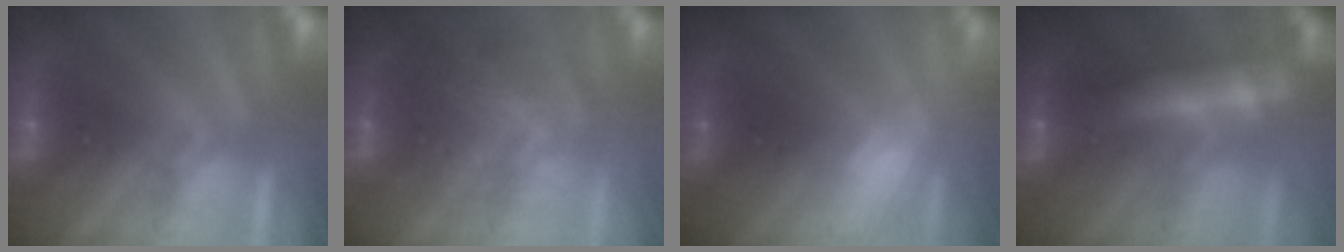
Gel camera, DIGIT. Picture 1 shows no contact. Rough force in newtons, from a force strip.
{"total": 2.8}
{"total": 3.0}
{"total": 5.5}